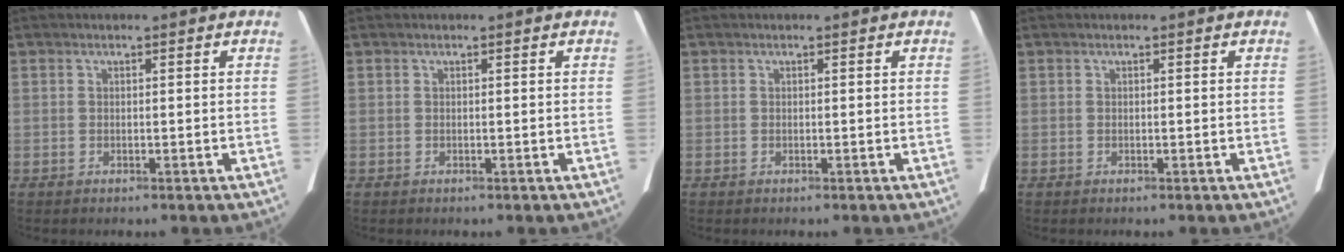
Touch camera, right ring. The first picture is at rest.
{"total": 0.0}
{"total": 0.0}
{"total": 0.0}